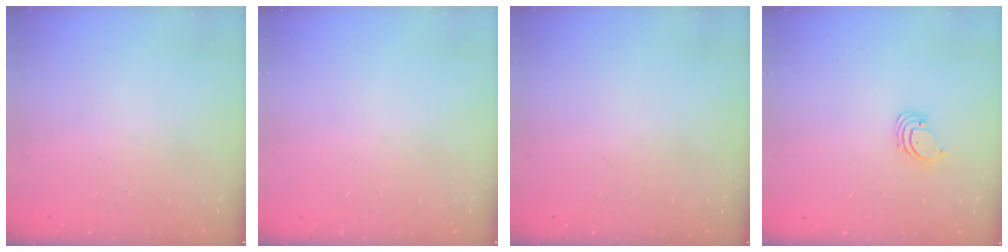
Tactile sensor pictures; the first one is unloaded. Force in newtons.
{"total": 0.0}
{"total": 0.0}
{"total": 1.6, "press": 1.6, "slide": 0.1}